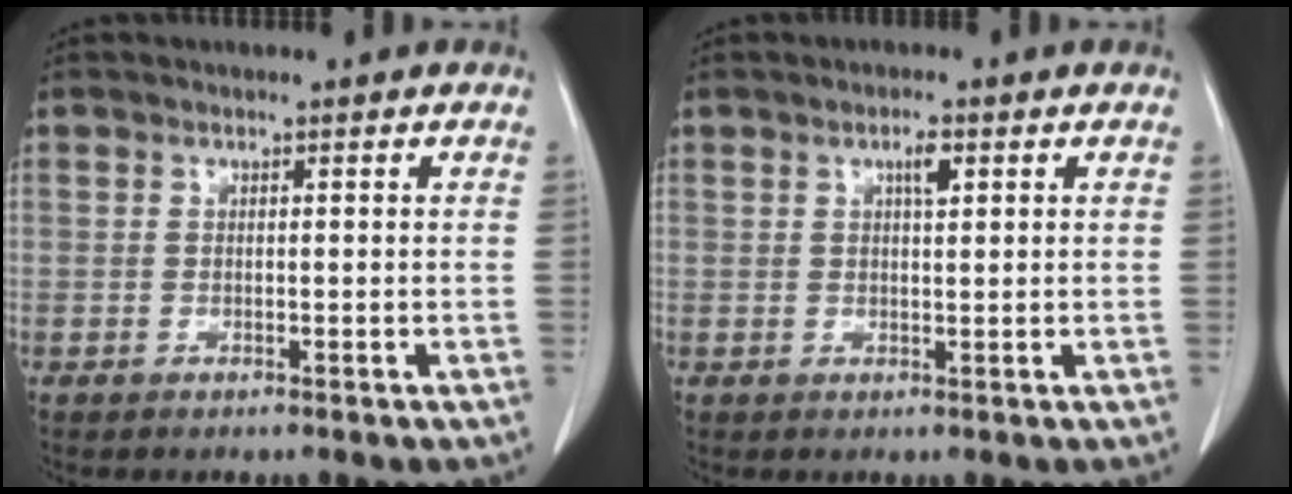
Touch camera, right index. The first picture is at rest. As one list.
[{"total": 2.1, "force": [0.9, 0.5, 1.8], "torque": [-0.035, 0.000, 0.016]}]